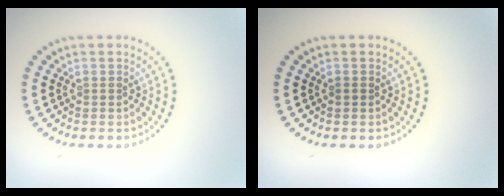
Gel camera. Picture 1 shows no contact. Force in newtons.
{"total": 0.6, "press": 0.6, "slide": 0.1}